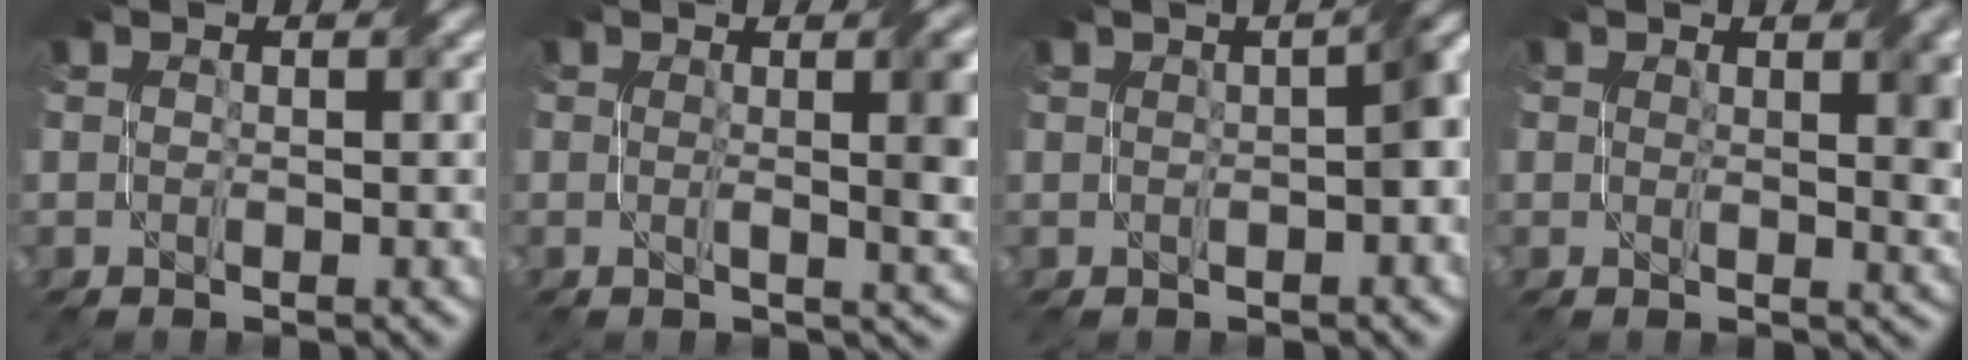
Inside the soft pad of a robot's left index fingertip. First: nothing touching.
{"total": 5.3, "force": [0.8, 1.5, 5.0], "torque": [-0.049, 0.004, 0.013]}
{"total": 4.4, "force": [0.4, 1.3, 4.2], "torque": [-0.037, 0.018, 0.007]}
{"total": 3.5, "force": [1.4, 1.2, 3.0], "torque": [-0.035, -0.002, 0.023]}